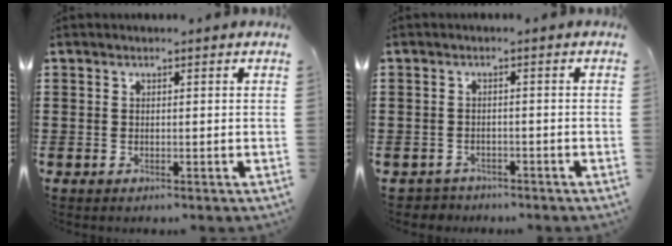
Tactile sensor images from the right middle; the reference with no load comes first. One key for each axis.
{"total": 1.7, "fx": -1.5, "fy": 0.6, "fz": -0.3, "tx": -0.002, "ty": 0.004, "tz": -0.037}